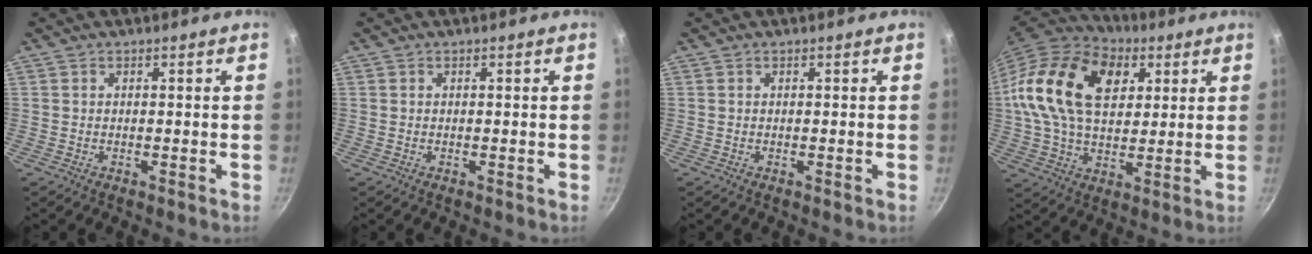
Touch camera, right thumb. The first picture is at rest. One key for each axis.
{"total": 0.0}
{"total": 0.0}
{"total": 22.4, "fx": 6.3, "fy": 14.6, "fz": 15.9, "tx": -0.278, "ty": 0.007, "tz": 0.100}